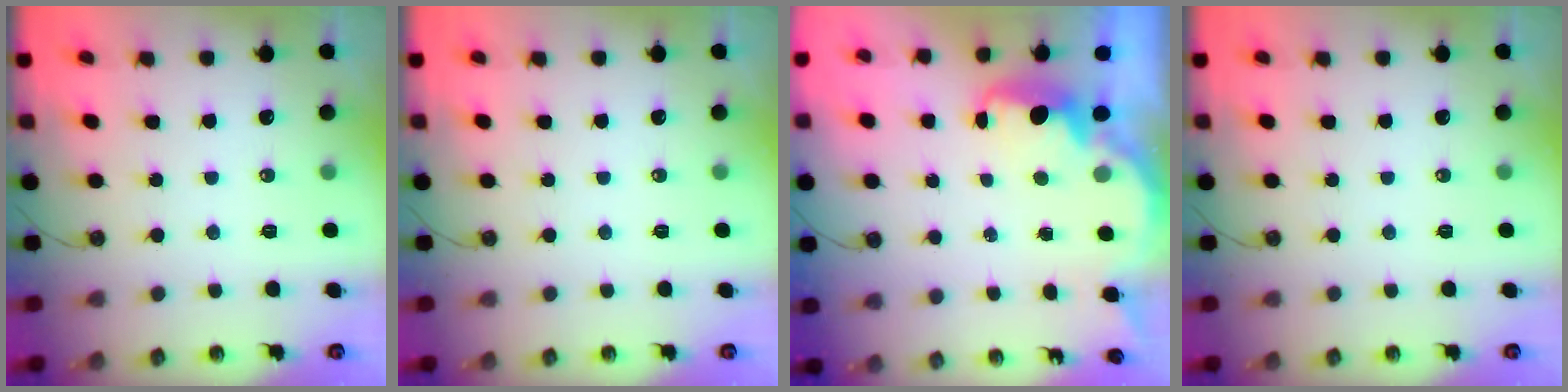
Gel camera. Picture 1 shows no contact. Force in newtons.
{"total": 0.0}
{"total": 2.9, "press": 2.9, "slide": 0.6}
{"total": 0.0}